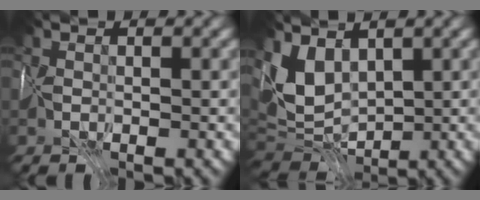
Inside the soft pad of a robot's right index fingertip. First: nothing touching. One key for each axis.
{"total": 4.6, "fx": 2.3, "fy": 2.7, "fz": 2.9, "tx": -0.069, "ty": -0.002, "tz": 0.041}